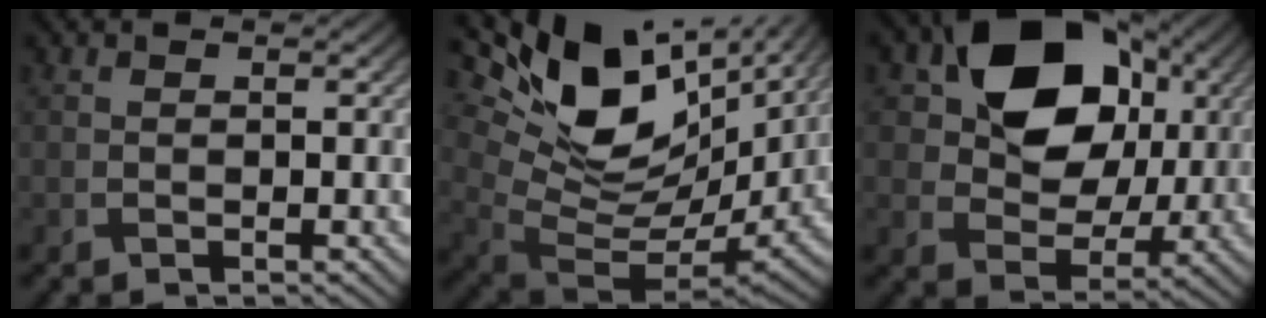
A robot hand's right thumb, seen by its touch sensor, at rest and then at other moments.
{"total": 15.8, "force": [7.5, 8.6, 10.8], "torque": [-0.219, 0.007, 0.142]}
{"total": 14.6, "force": [4.7, 10.6, 8.8], "torque": [-0.142, 0.007, 0.076]}